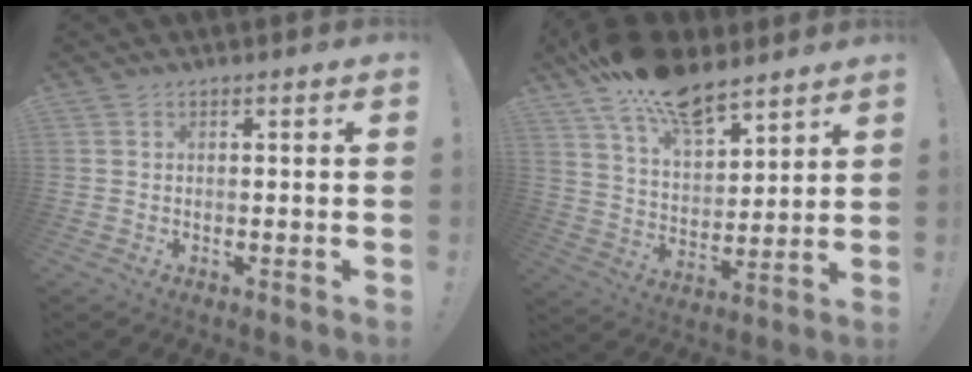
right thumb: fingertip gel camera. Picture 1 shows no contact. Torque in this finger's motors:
{"motor_torque": [0.85, 4.01, 1.76, 1.01, 0.14]}